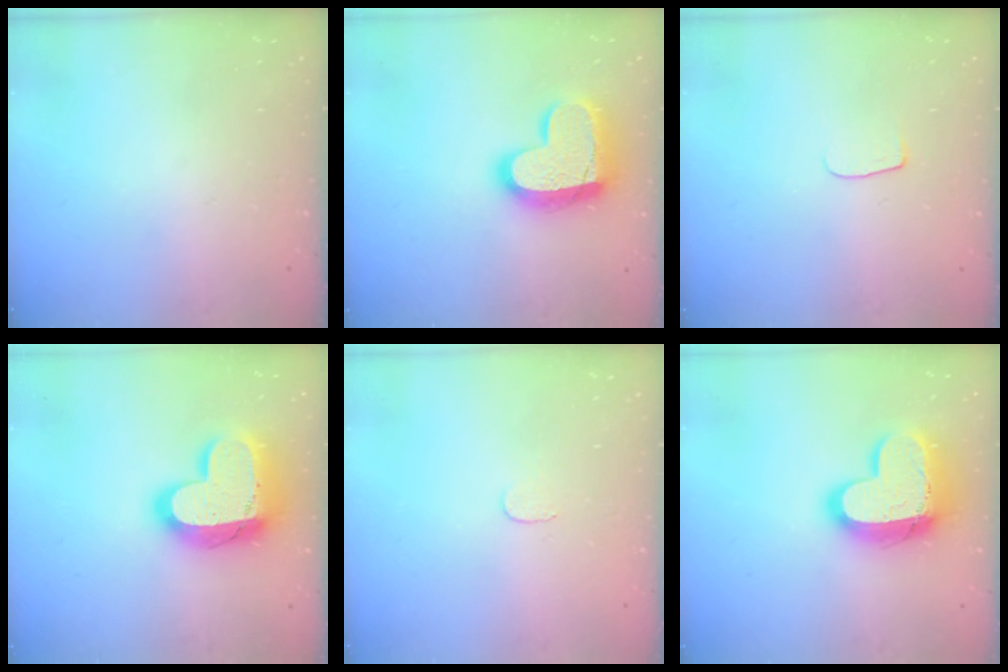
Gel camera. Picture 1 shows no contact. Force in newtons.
{"total": 17.6, "press": 17.6, "slide": 1.5}
{"total": 4.5, "press": 4.4, "slide": 0.6}
{"total": 20.0, "press": 20.0, "slide": 1.6}
{"total": 3.0, "press": 3.0, "slide": 0.3}
{"total": 16.9, "press": 16.8, "slide": 1.3}